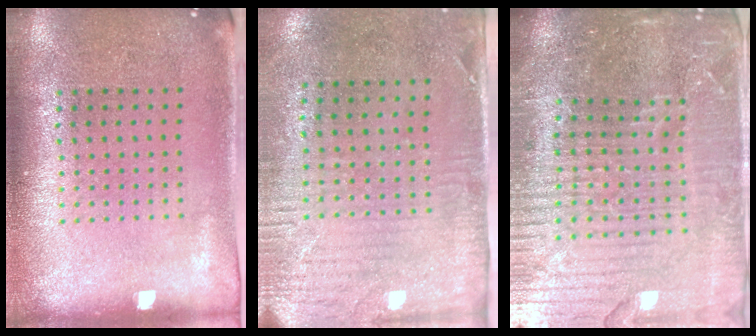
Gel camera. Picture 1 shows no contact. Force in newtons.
{"total": 2.9, "press": 2.4, "slide": 1.7}
{"total": 6.1, "press": 5.4, "slide": 2.8}